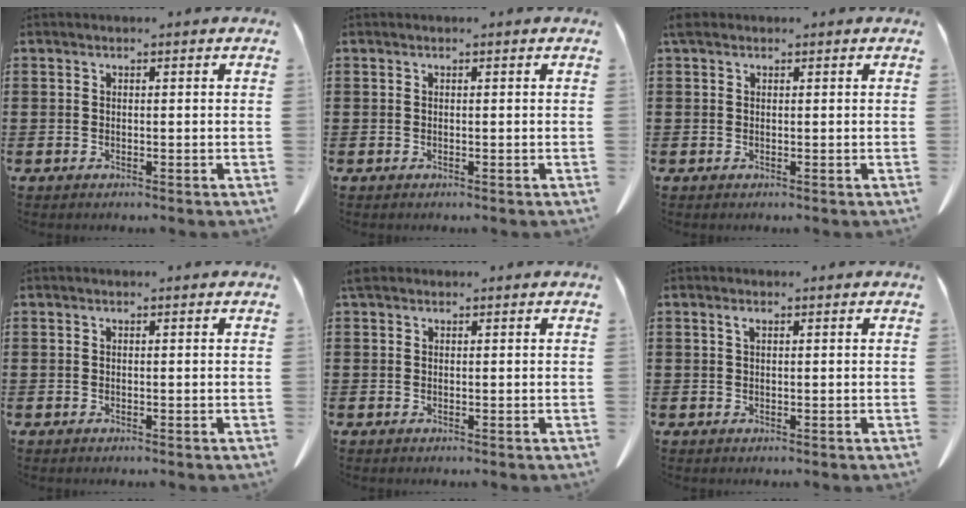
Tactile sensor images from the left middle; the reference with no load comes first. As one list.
[{"total": 0.0}, {"total": 1.0, "force": [0.6, 0.7, 0.5], "torque": [-0.013, 0.005, 0.010]}, {"total": 0.0}, {"total": 1.3, "force": [0.9, 0.8, 0.5], "torque": [-0.015, 0.004, 0.017]}, {"total": 1.2, "force": [0.5, 0.4, 1.0], "torque": [-0.013, 0.000, 0.007]}]